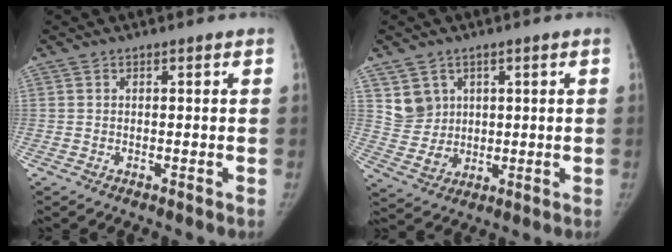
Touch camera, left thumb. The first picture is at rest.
{"total": 6.7, "force": [2.4, 6.0, 1.7], "torque": [-0.005, -0.019, 0.058]}